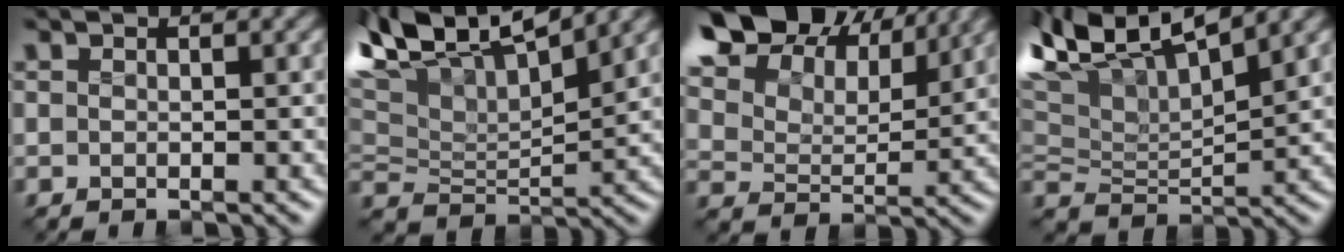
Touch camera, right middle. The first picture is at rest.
{"total": 10.9, "force": [6.5, 4.5, 7.5], "torque": [-0.140, 0.034, 0.112]}
{"total": 14.8, "force": [10.5, 7.7, 7.0], "torque": [-0.163, 0.028, 0.181]}
{"total": 9.9, "force": [5.8, 3.7, 7.1], "torque": [-0.145, 0.023, 0.102]}